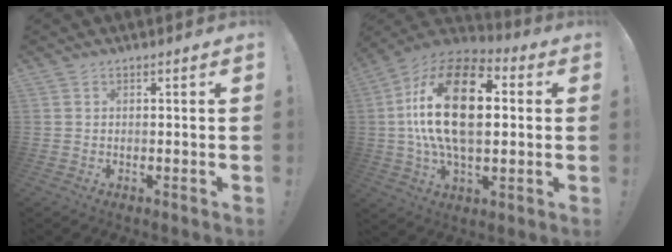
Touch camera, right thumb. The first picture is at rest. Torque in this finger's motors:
{"motor_torque": [1.64, 3.36, 1.72, -1.05, 0.68]}